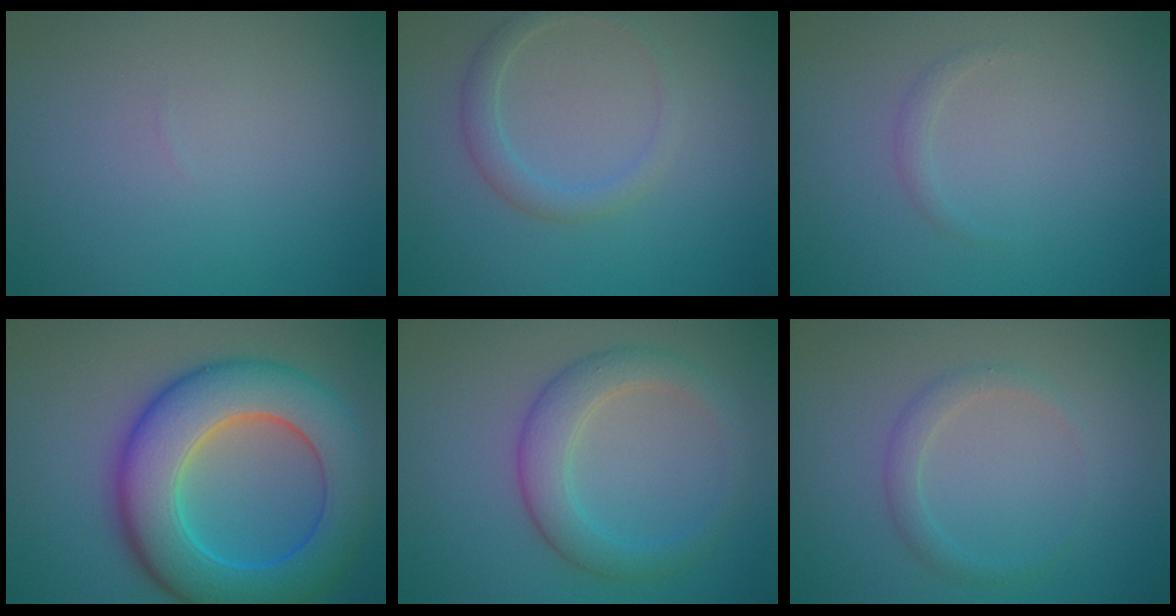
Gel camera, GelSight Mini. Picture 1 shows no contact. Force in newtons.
{"total": 2.0, "press": 2.0, "slide": 0.1}
{"total": 0.6, "press": 0.6, "slide": 0.0}
{"total": 10.6, "press": 10.6, "slide": 0.1}
{"total": 3.6, "press": 3.6, "slide": 0.1}
{"total": 1.5, "press": 1.5, "slide": 0.0}